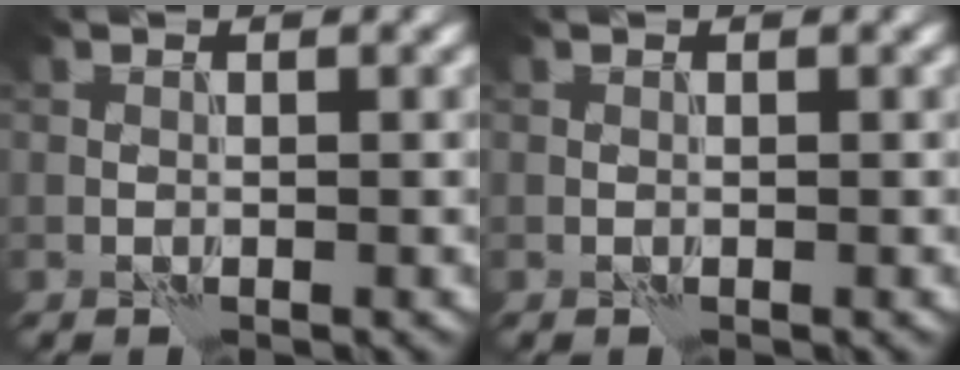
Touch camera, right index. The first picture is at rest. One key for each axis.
{"total": 0.0}